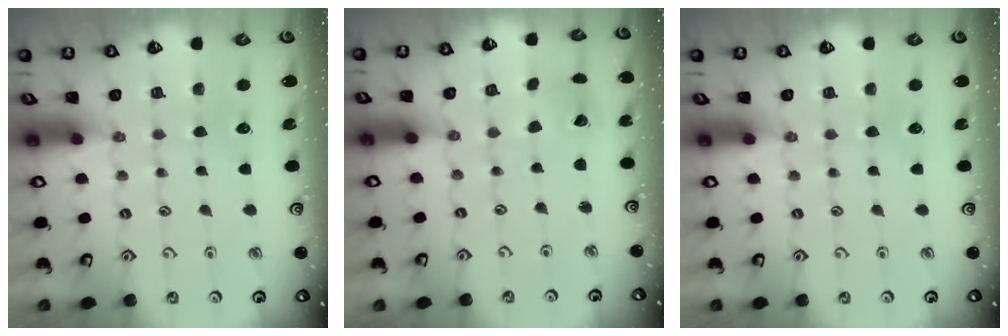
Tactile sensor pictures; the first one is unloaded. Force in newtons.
{"total": 3.4, "press": 3.3, "slide": 0.4}
{"total": 0.0}